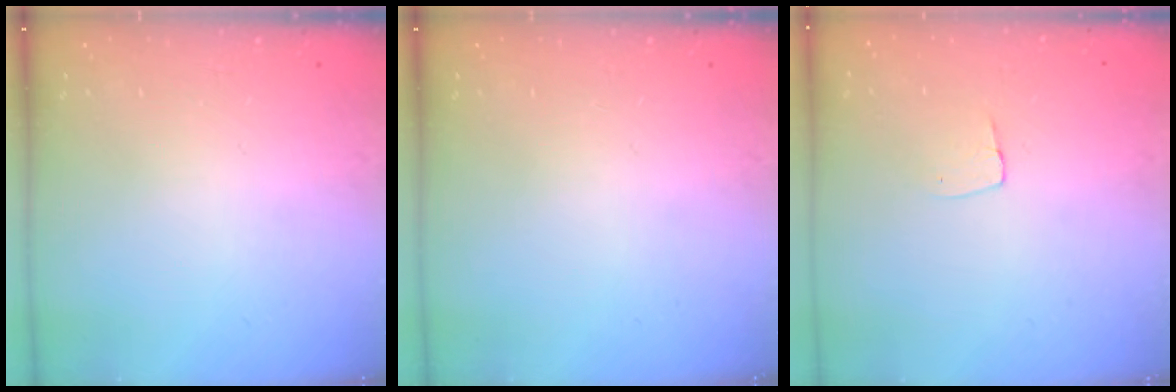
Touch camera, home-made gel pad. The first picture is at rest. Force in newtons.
{"total": 0.0}
{"total": 4.1, "press": 4.1, "slide": 0.3}